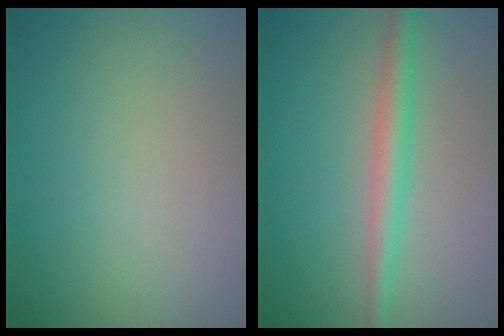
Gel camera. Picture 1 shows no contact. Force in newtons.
{"total": 2.7, "press": 2.7, "slide": 0.1}